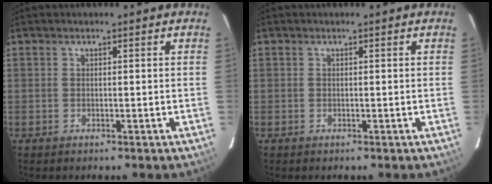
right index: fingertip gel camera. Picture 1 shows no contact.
{"total": 0.0}